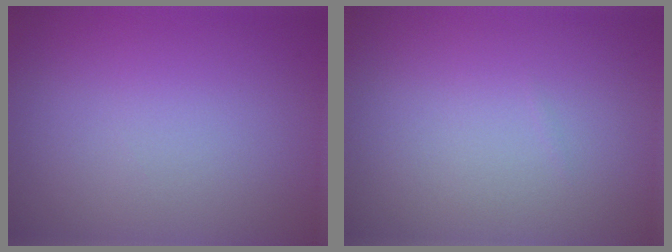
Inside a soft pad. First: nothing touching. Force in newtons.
{"total": 0.0}